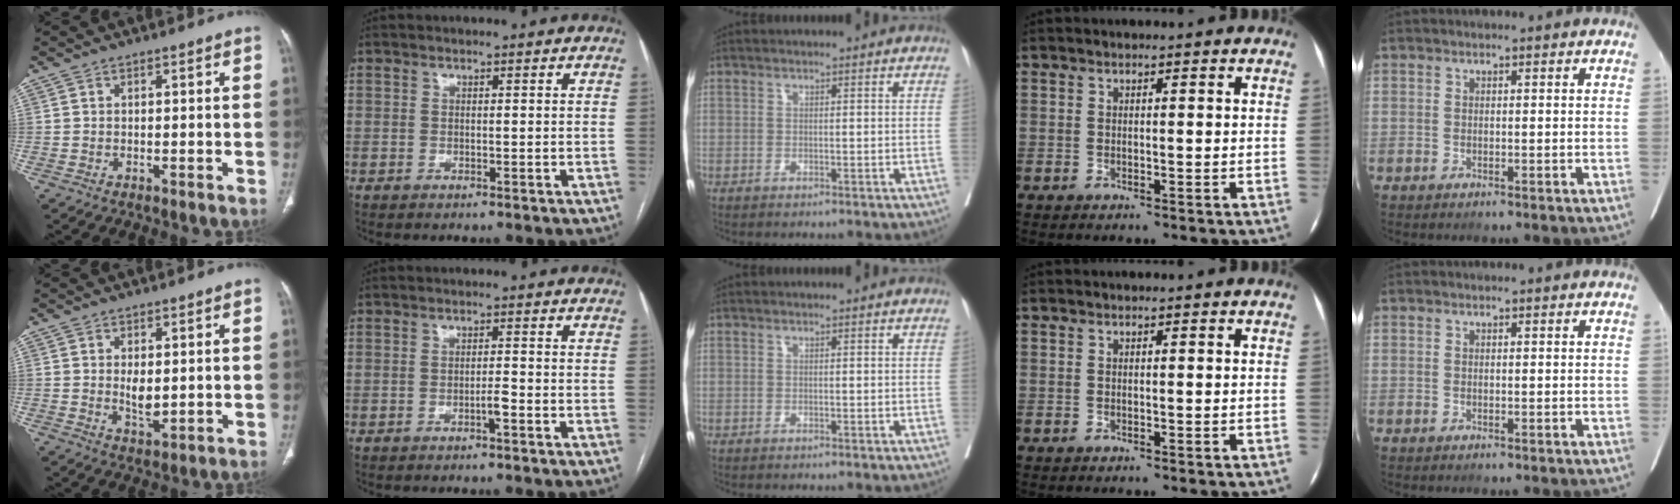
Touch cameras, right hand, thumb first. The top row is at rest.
{"thumb": {"total": 3.9, "force": [0.4, 2.0, 3.3], "torque": [-0.050, -0.012, 0.015]}, "index": {"total": 1.7, "force": [-1.0, 0.0, 1.3], "torque": [-0.022, 0.001, -0.018]}}